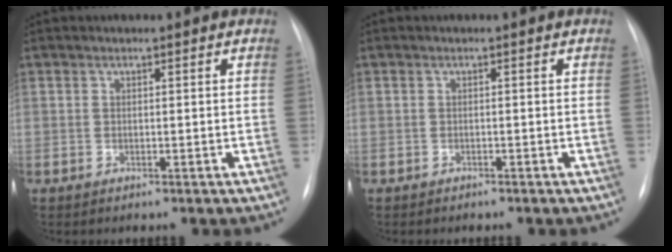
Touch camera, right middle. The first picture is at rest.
{"total": 1.4, "force": [-1.2, 0.4, 0.6], "torque": [-0.013, -0.003, -0.013]}